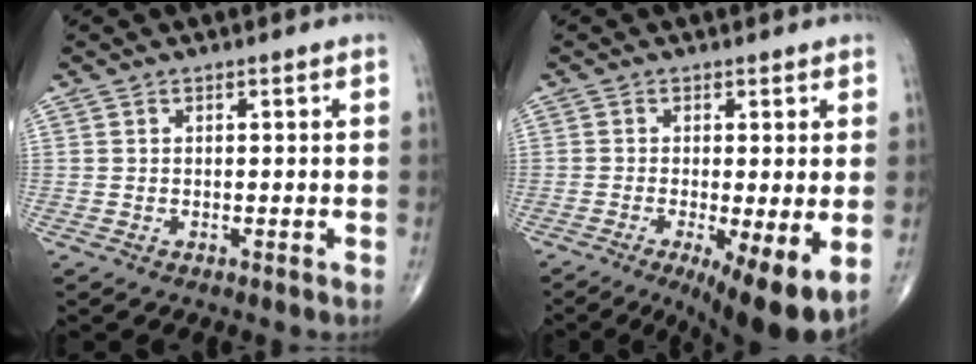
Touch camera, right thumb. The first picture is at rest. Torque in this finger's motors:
{"motor_torque": [-0.11, 0.44, 0.20, -0.20, 0.09]}